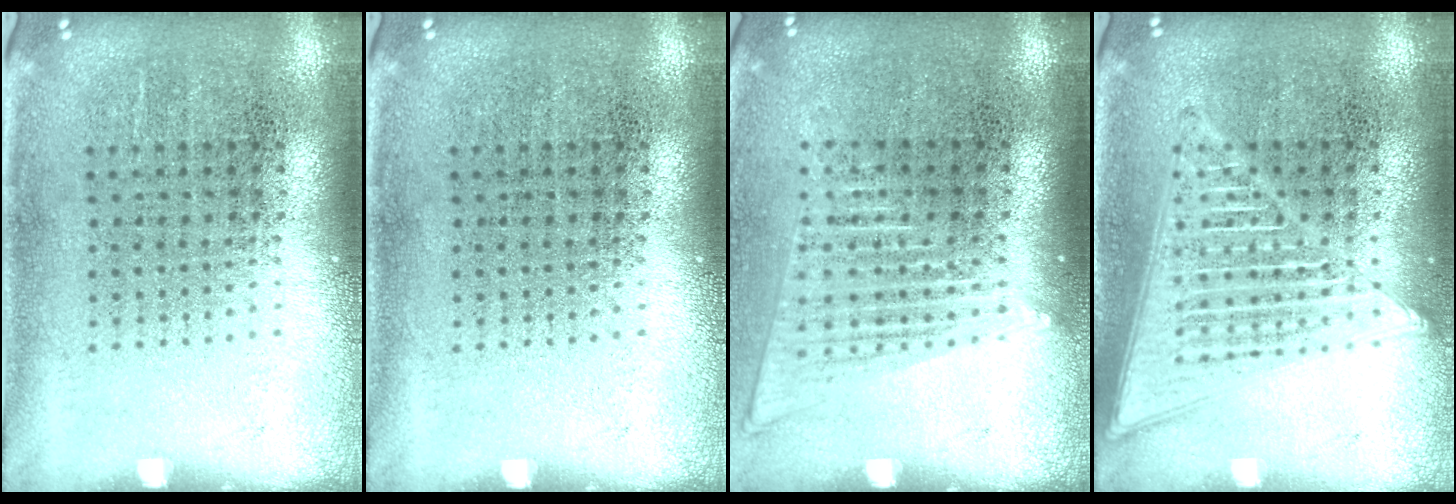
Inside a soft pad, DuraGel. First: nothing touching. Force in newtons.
{"total": 0.0}
{"total": 1.6, "press": 1.4, "slide": 0.7}
{"total": 2.2, "press": 2.2, "slide": 0.3}